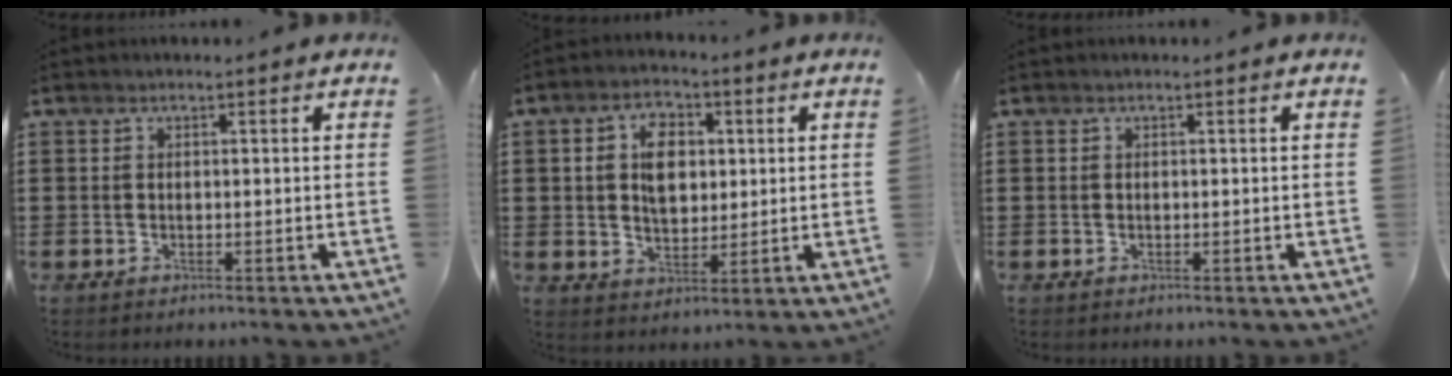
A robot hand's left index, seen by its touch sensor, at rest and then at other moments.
{"total": 6.8, "force": [1.6, 4.4, 4.8], "torque": [-0.092, 0.012, 0.022]}
{"total": 0.0}